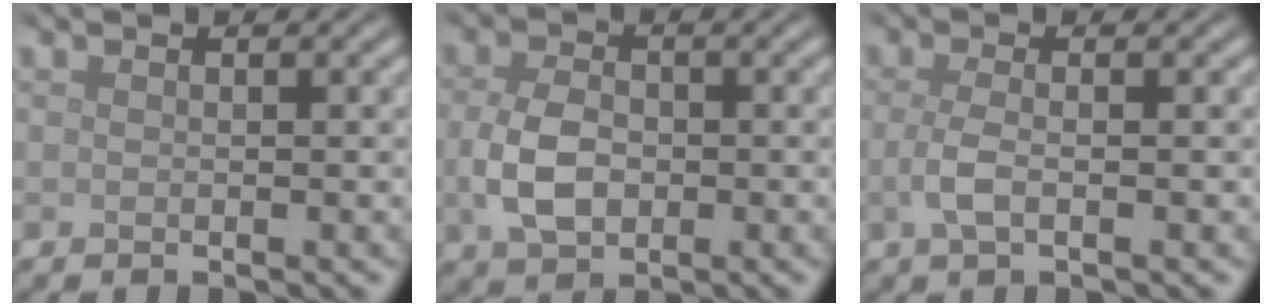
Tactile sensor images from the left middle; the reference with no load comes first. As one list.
[{"total": 4.2, "force": [-0.5, 2.9, 3.0], "torque": [-0.069, -0.004, -0.011]}, {"total": 2.2, "force": [-0.3, 0.8, 2.1], "torque": [-0.048, -0.003, -0.011]}]